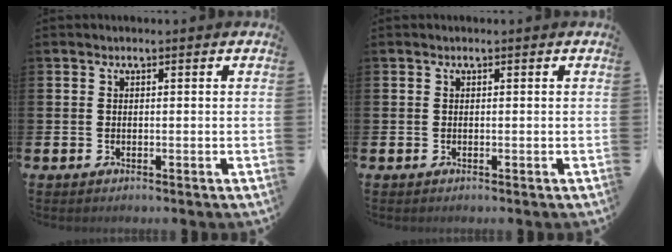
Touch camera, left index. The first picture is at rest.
{"total": 0.0}